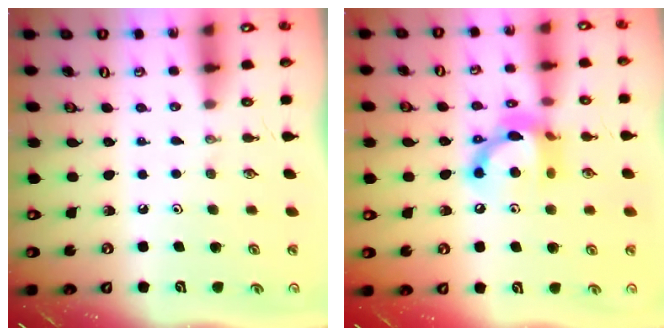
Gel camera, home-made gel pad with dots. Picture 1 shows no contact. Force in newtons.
{"total": 13.9, "press": 13.9, "slide": 1.1}